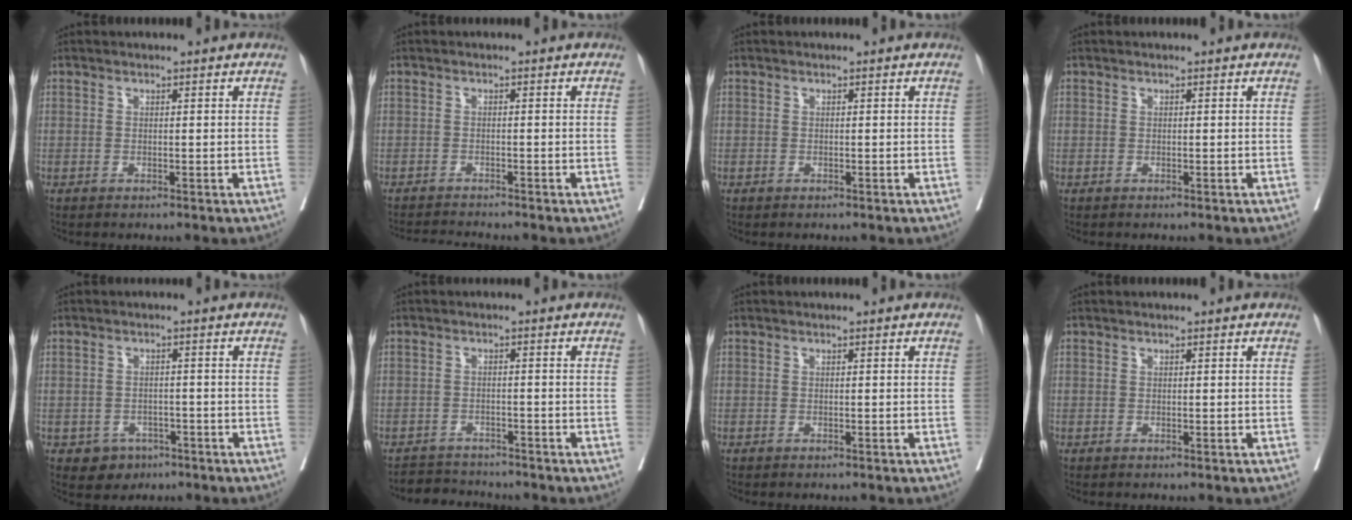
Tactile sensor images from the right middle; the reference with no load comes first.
{"total": 3.2, "force": [-3.0, -0.8, 0.3], "torque": [-0.004, -0.017, -0.051]}
{"total": 0.6, "force": [0.5, 0.3, -0.1], "torque": [0.008, 0.009, 0.005]}
{"total": 0.0}
{"total": 3.1, "force": [-1.3, 2.8, 0.6], "torque": [-0.004, 0.012, -0.012]}
{"total": 3.7, "force": [-3.6, 0.5, -0.5], "torque": [0.011, -0.002, -0.061]}
{"total": 0.0}
{"total": 0.0}